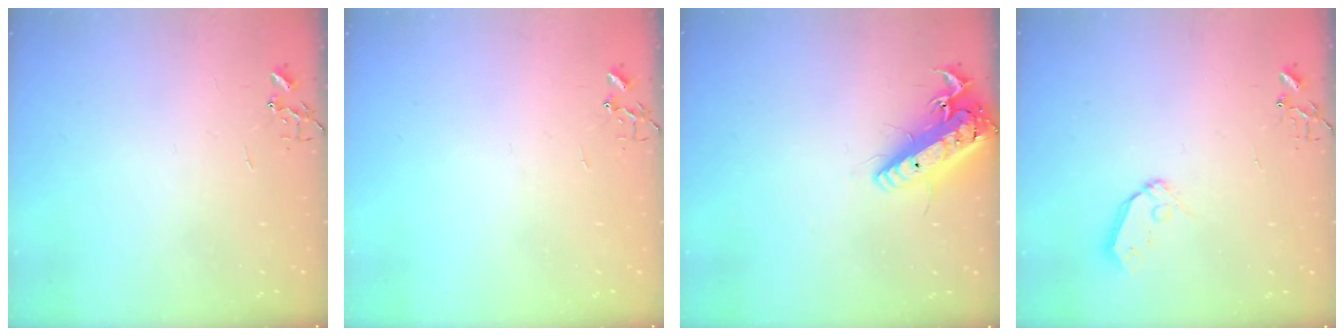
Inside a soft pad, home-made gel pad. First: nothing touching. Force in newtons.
{"total": 0.0}
{"total": 17.6, "press": 17.2, "slide": 3.6}
{"total": 6.9, "press": 6.9, "slide": 0.5}